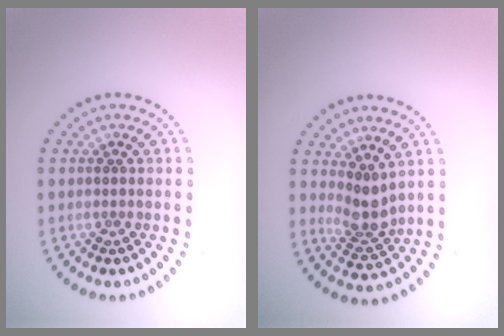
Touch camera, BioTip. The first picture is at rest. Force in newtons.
{"total": 2.5, "press": 1.9, "slide": 1.7}